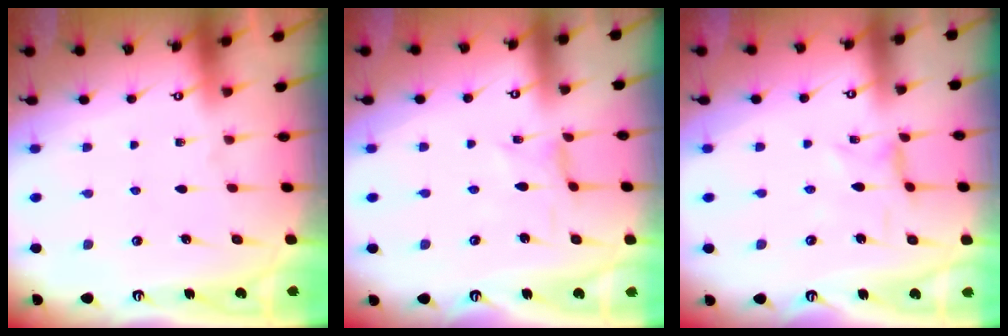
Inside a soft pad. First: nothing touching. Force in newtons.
{"total": 0.0}
{"total": 0.6, "press": 0.5, "slide": 0.2}